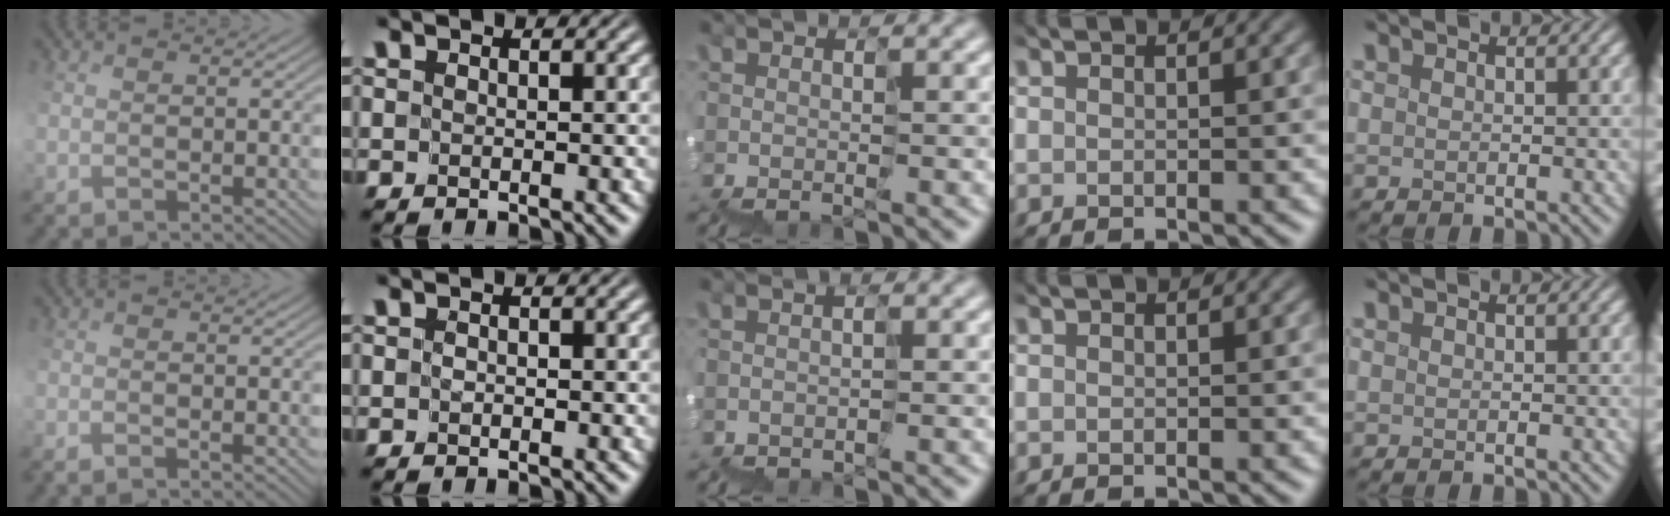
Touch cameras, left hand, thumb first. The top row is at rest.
{"thumb": {"total": 1.4, "force": [-1.3, -0.1, 0.6], "torque": [-0.010, -0.003, -0.026]}, "middle": {"total": 0.9, "force": [-0.5, -0.1, -0.7], "torque": [0.003, -0.002, -0.008]}}